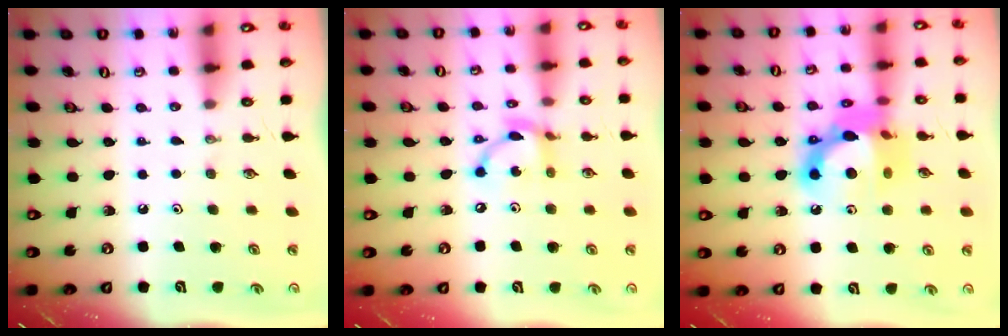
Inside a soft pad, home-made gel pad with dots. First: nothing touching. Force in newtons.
{"total": 9.8, "press": 9.8, "slide": 0.5}
{"total": 15.5, "press": 15.4, "slide": 1.7}